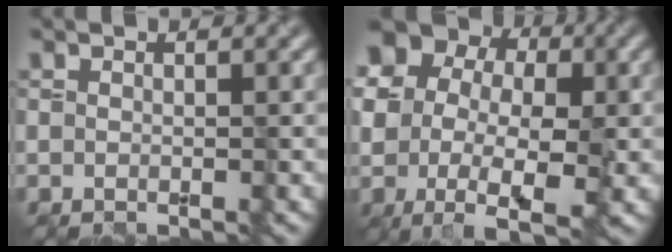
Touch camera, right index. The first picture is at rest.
{"total": 15.9, "force": [1.4, 12.3, 10.1], "torque": [-0.156, 0.023, 0.011]}